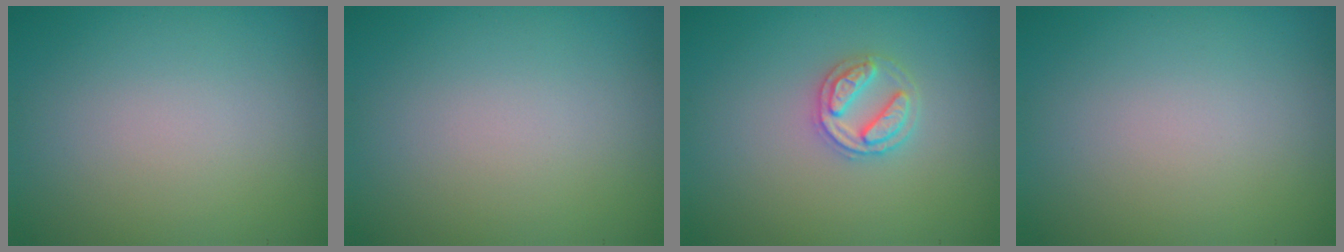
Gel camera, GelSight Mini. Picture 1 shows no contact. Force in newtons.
{"total": 0.0}
{"total": 2.6, "press": 2.5, "slide": 0.5}
{"total": 0.0}